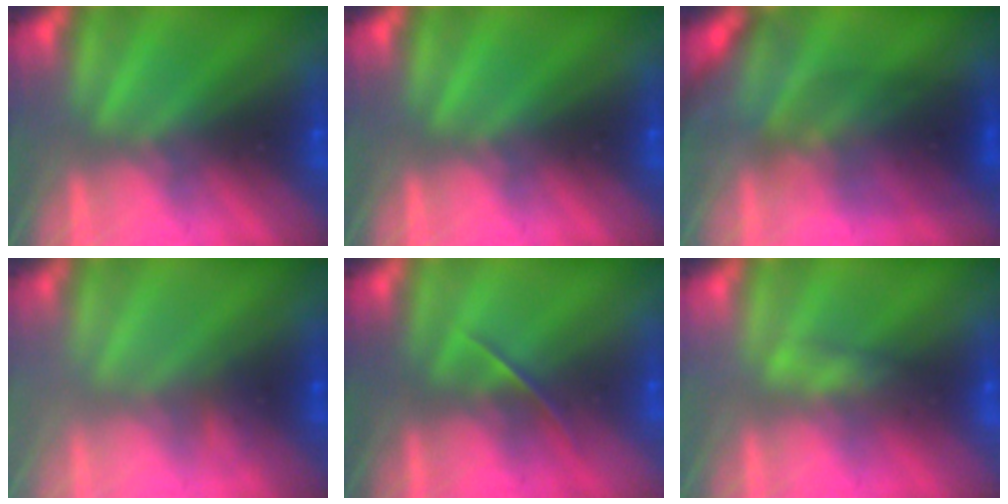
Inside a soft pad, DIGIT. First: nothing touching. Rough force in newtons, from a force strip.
{"total": 0.0}
{"total": 2.7}
{"total": 2.1}
{"total": 1.4}
{"total": 2.4}